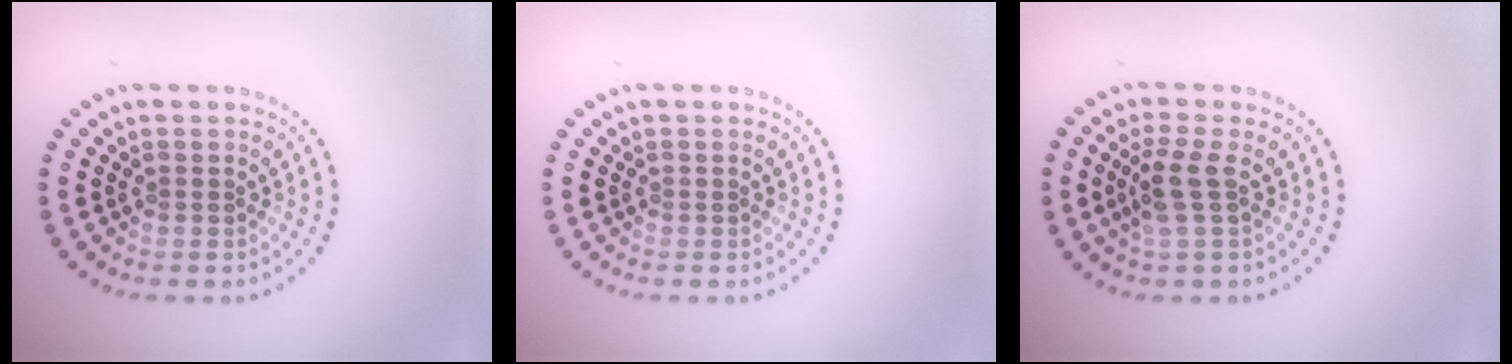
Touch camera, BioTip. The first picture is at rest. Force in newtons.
{"total": 0.0}
{"total": 2.4, "press": 2.0, "slide": 1.3}